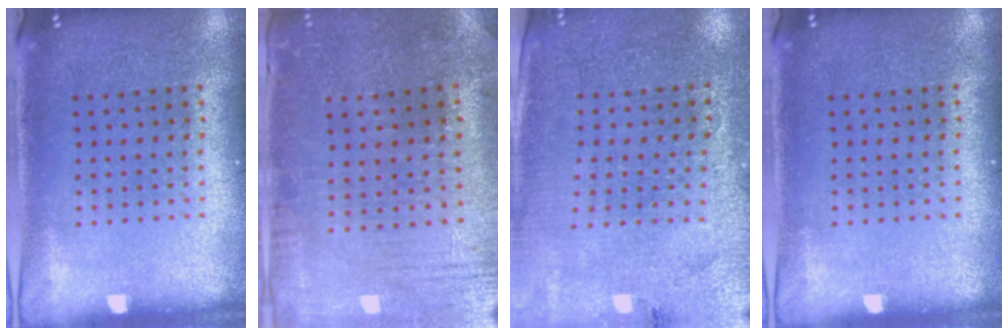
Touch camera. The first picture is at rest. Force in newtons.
{"total": 0.6, "press": 0.5, "slide": 0.3}
{"total": 2.8, "press": 2.7, "slide": 0.5}
{"total": 0.0}